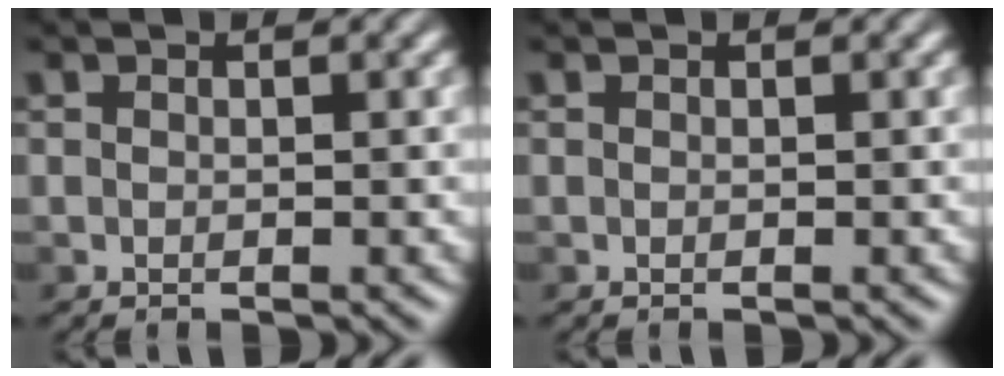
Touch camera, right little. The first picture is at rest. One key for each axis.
{"total": 0.0}